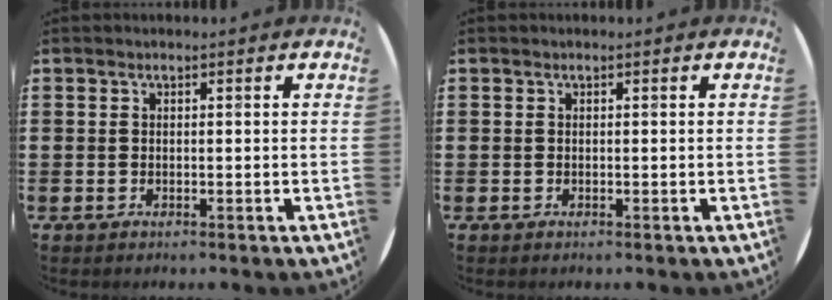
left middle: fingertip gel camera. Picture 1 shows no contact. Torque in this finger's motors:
{"motor_torque": [0.37, -0.33, 0.04, 0.02]}